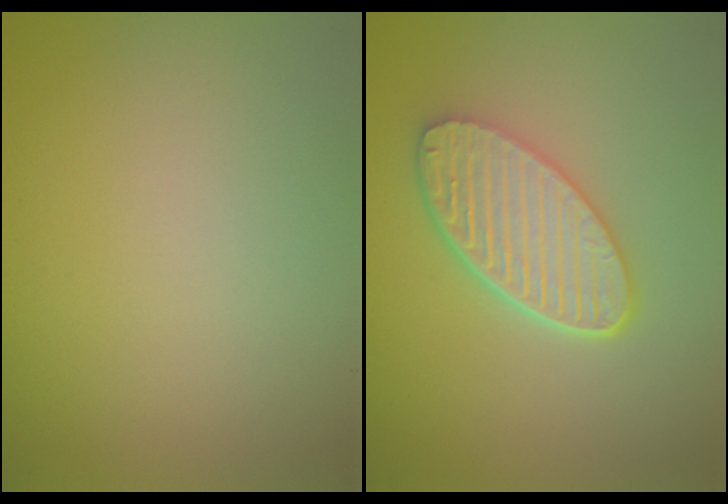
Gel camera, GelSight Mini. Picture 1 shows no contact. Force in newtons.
{"total": 5.7, "press": 4.4, "slide": 3.6}